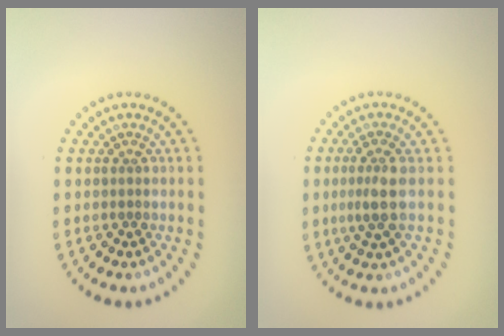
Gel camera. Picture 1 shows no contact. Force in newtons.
{"total": 2.6, "press": 2.4, "slide": 1.1}